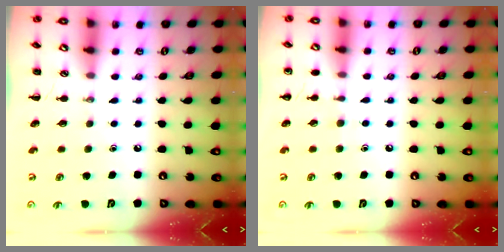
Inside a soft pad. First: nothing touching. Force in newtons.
{"total": 5.4, "press": 5.1, "slide": 1.7}